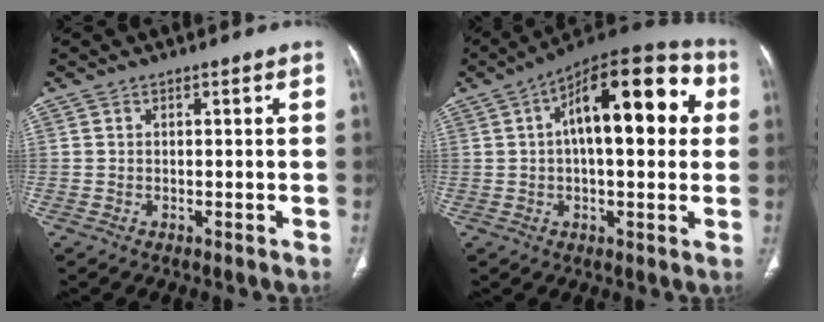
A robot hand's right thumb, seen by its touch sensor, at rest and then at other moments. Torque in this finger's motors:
{"motor_torque": [0.77, 1.82, 0.22, 0.19, 0.36]}